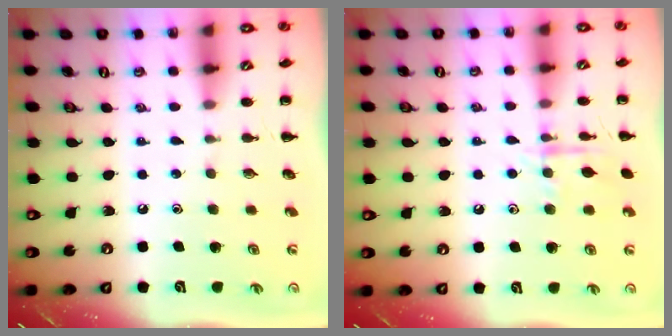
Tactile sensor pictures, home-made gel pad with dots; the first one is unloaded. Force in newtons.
{"total": 9.6, "press": 9.6, "slide": 0.6}